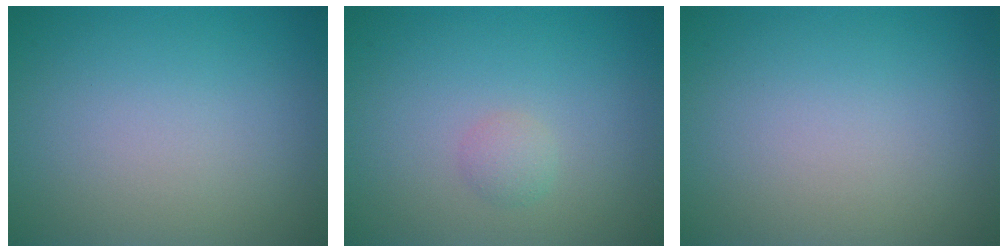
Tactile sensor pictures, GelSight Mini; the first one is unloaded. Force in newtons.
{"total": 1.1, "press": 1.1, "slide": 0.0}
{"total": 0.0}